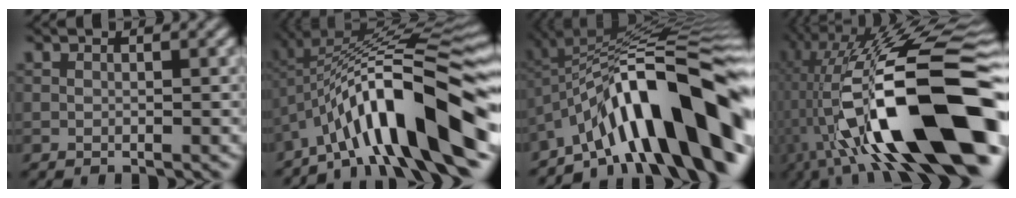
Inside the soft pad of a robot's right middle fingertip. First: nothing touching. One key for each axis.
{"total": 13.1, "fx": -5.7, "fy": 2.6, "fz": 11.4, "tx": -0.204, "ty": 0.033, "tz": -0.072}
{"total": 14.0, "fx": -6.7, "fy": 3.5, "fz": 11.8, "tx": -0.169, "ty": 0.043, "tz": -0.097}
{"total": 17.5, "fx": -4.5, "fy": 5.3, "fz": 16.1, "tx": -0.290, "ty": 0.045, "tz": -0.064}